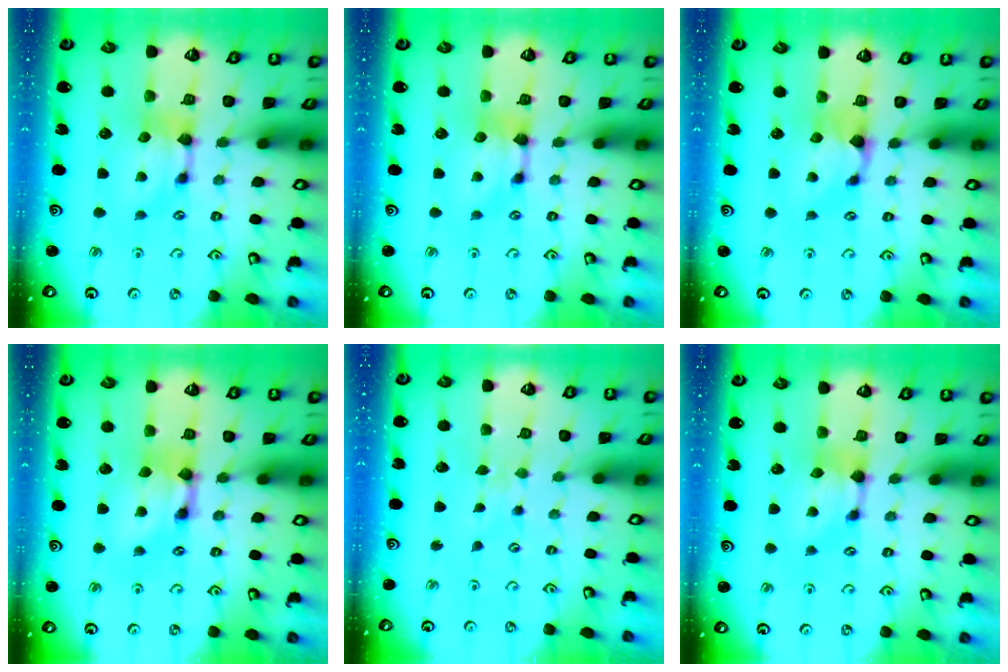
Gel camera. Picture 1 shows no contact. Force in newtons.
{"total": 0.0}
{"total": 1.1, "press": 0.8, "slide": 0.7}
{"total": 3.1, "press": 3.1, "slide": 0.3}
{"total": 4.5, "press": 4.5, "slide": 0.2}
{"total": 0.8, "press": 0.5, "slide": 0.6}